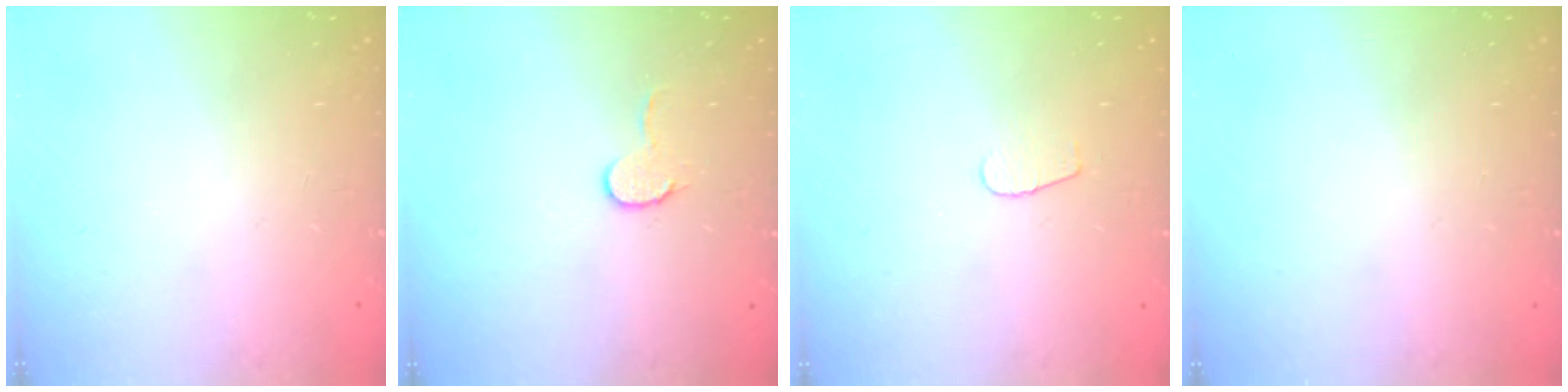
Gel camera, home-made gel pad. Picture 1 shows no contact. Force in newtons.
{"total": 5.9, "press": 5.9, "slide": 0.5}
{"total": 3.3, "press": 3.3, "slide": 0.4}
{"total": 0.6, "press": 0.6, "slide": 0.2}